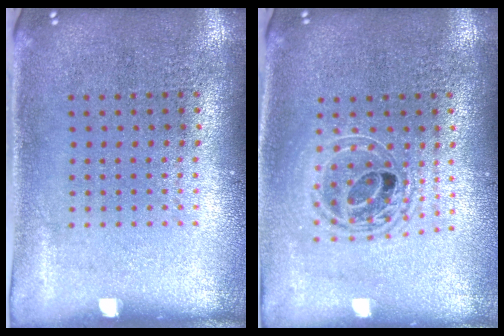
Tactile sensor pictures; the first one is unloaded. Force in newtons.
{"total": 1.6, "press": 1.3, "slide": 0.9}